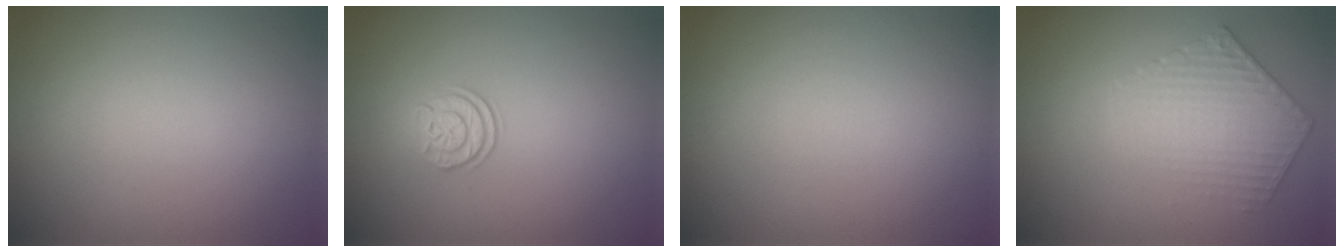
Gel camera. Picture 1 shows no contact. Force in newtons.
{"total": 2.1, "press": 1.7, "slide": 1.3}
{"total": 0.0}
{"total": 3.3, "press": 3.1, "slide": 1.4}